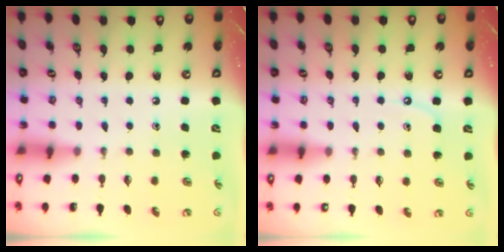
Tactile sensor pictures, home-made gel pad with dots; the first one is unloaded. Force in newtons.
{"total": 3.8, "press": 3.8, "slide": 0.6}